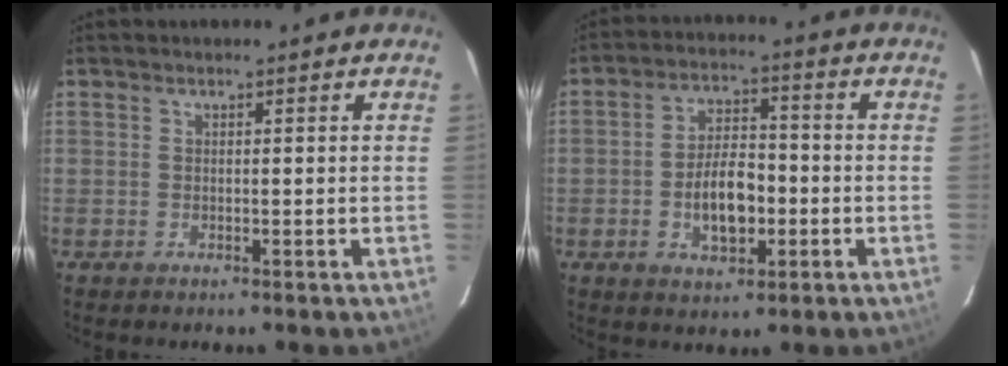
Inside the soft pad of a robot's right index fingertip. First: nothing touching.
{"total": 9.1, "force": [-2.5, 4.6, 7.4], "torque": [-0.137, 0.015, -0.035]}